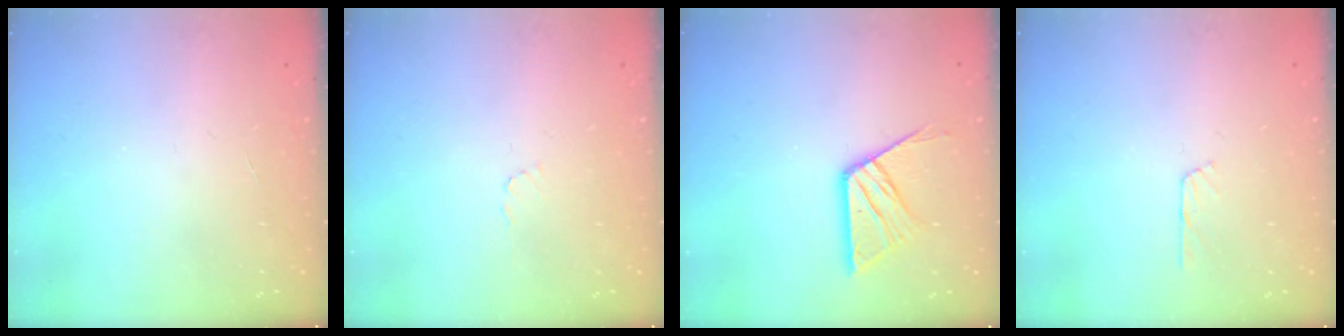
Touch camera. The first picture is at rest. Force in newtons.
{"total": 3.3, "press": 3.3, "slide": 0.2}
{"total": 12.2, "press": 12.2, "slide": 1.0}
{"total": 2.7, "press": 2.7, "slide": 0.3}